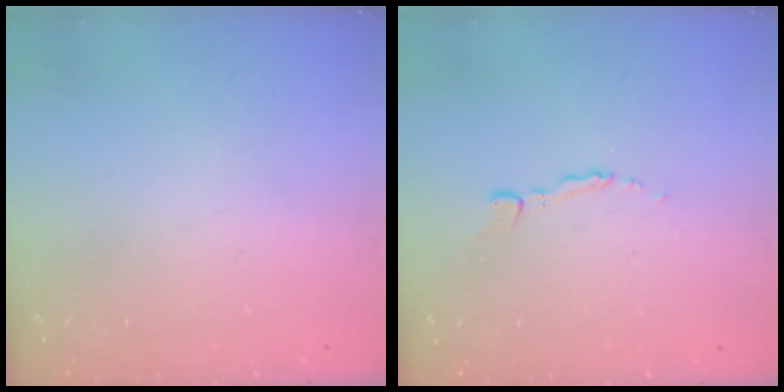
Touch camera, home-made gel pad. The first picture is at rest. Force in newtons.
{"total": 2.2, "press": 2.2, "slide": 0.2}